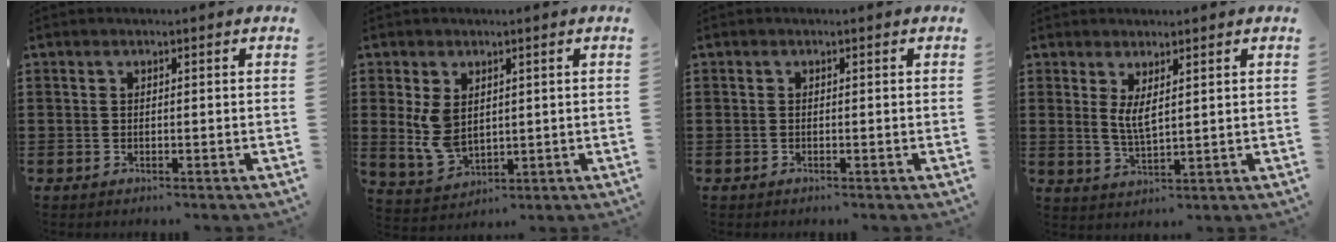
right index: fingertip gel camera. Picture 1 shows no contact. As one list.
[{"total": 5.6, "force": [1.5, 3.8, 3.9], "torque": [-0.104, 0.000, 0.025]}, {"total": 0.0}, {"total": 3.6, "force": [1.6, 1.2, 3.1], "torque": [-0.064, 0.001, 0.029]}]